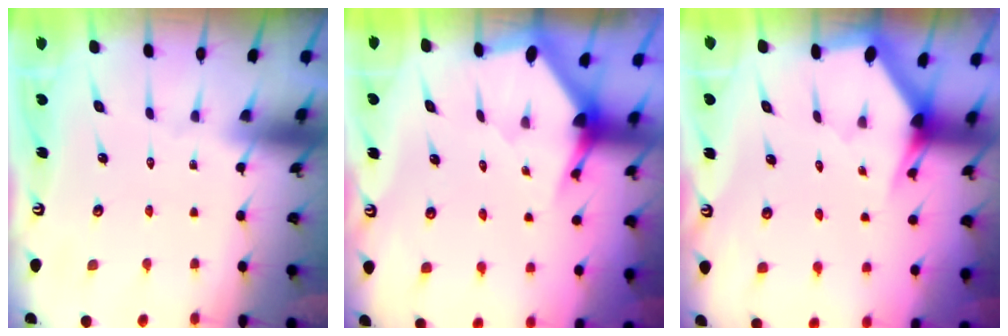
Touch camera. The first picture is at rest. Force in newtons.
{"total": 2.9, "press": 2.9, "slide": 0.2}
{"total": 3.0, "press": 3.0, "slide": 0.0}